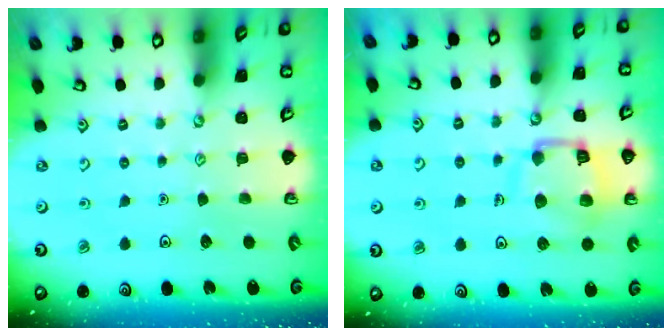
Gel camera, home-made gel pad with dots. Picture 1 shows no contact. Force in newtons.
{"total": 12.1, "press": 12.0, "slide": 1.3}